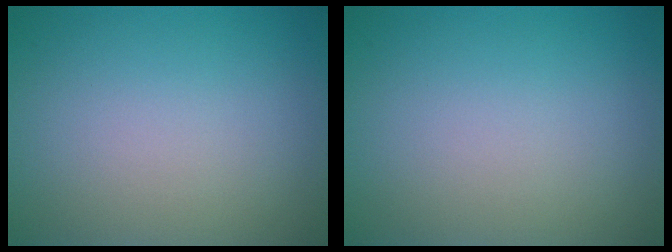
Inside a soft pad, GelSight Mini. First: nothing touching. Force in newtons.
{"total": 0.0}